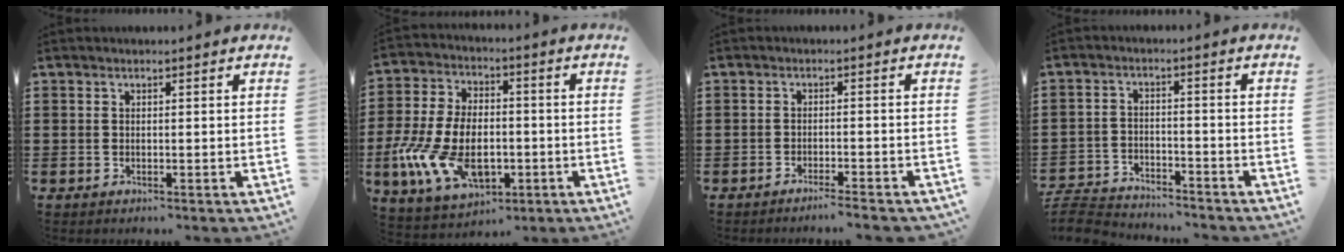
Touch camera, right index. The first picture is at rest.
{"total": 12.9, "force": [-3.4, 7.7, 9.7], "torque": [-0.231, 0.003, -0.061]}
{"total": 2.1, "force": [-2.0, -0.3, 0.7], "torque": [-0.012, 0.002, -0.040]}
{"total": 5.1, "force": [-5.0, 0.6, 0.5], "torque": [-0.028, 0.000, -0.108]}